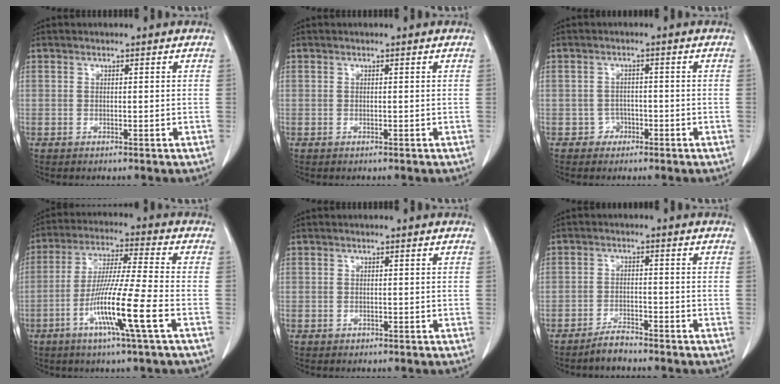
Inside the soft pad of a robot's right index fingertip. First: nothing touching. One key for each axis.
{"total": 0.0}
{"total": 1.9, "fx": -1.1, "fy": 1.6, "fz": 0.0, "tx": 0.008, "ty": 0.010, "tz": -0.020}
{"total": 12.5, "fx": -4.8, "fy": -1.1, "fz": 11.5, "tx": -0.221, "ty": -0.018, "tz": -0.093}
{"total": 0.7, "fx": -0.2, "fy": 0.7, "fz": 0.0, "tx": 0.003, "ty": 0.005, "tz": -0.004}
{"total": 2.7, "fx": -2.6, "fy": 0.7, "fz": 0.6, "tx": -0.009, "ty": -0.001, "tz": -0.046}